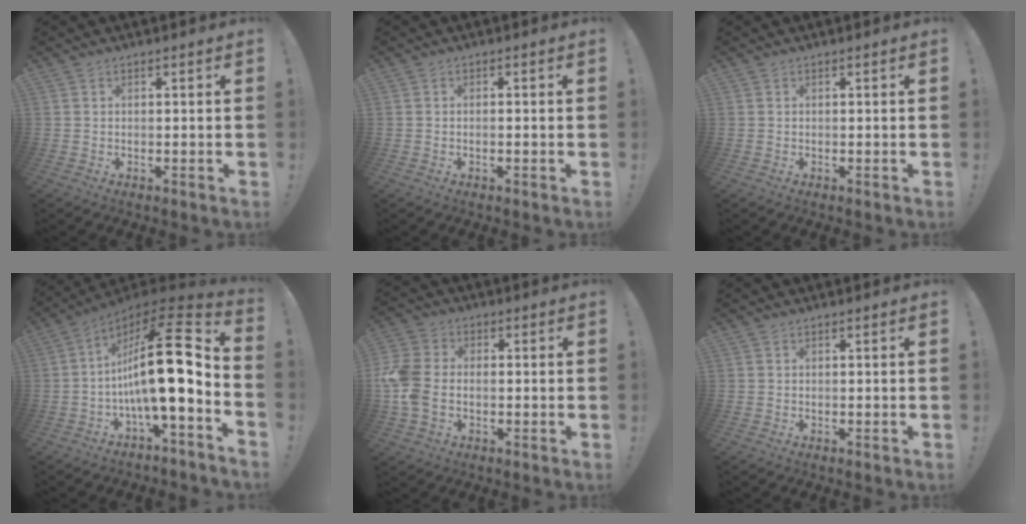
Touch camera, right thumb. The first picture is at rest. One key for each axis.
{"total": 1.0, "fx": -0.6, "fy": 0.0, "fz": 0.8, "tx": -0.014, "ty": 0.001, "tz": -0.011}
{"total": 0.0}
{"total": 21.6, "fx": 0.2, "fy": 5.3, "fz": 20.9, "tx": -0.341, "ty": -0.015, "tz": -0.005}
{"total": 10.9, "fx": -1.5, "fy": 7.9, "fz": 7.4, "tx": -0.164, "ty": 0.004, "tz": -0.028}
{"total": 0.0}